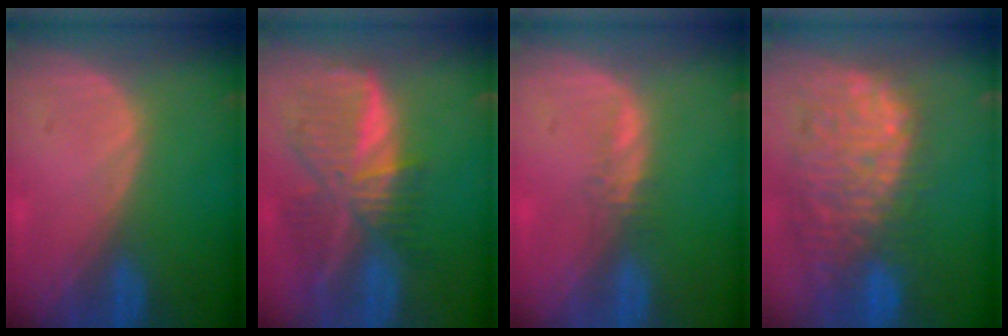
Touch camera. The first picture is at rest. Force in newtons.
{"total": 9.4, "press": 8.3, "slide": 4.5}
{"total": 1.3, "press": 1.2, "slide": 0.5}
{"total": 13.2, "press": 11.3, "slide": 6.9}